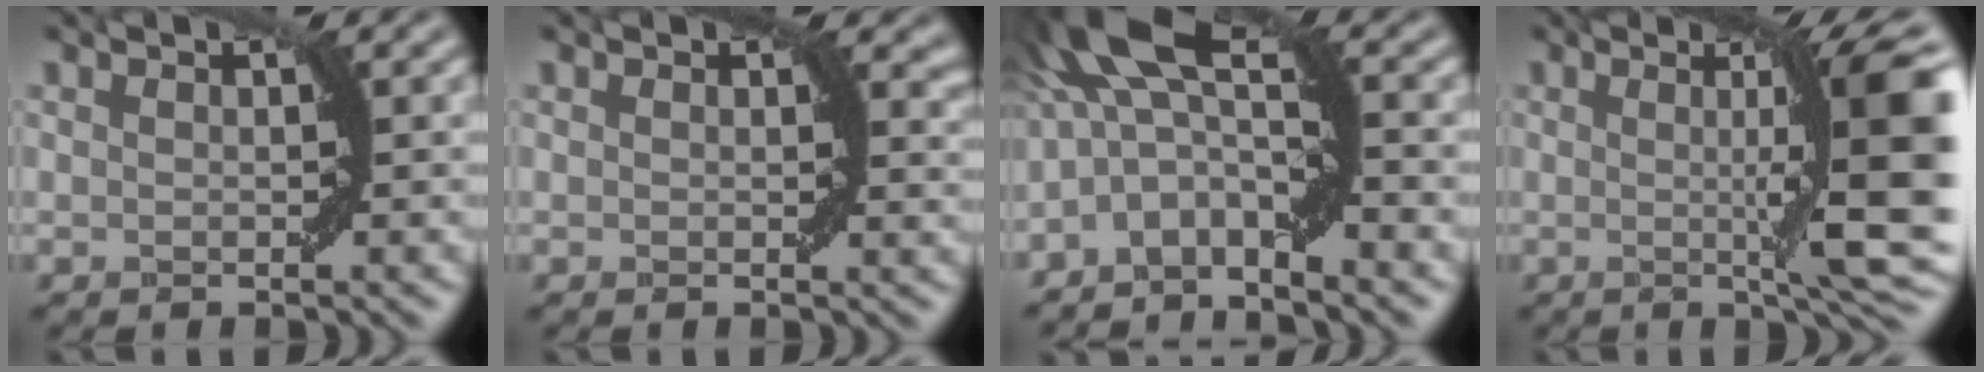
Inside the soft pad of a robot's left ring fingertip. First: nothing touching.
{"total": 4.2, "force": [2.7, 1.7, 2.8], "torque": [-0.032, 0.016, 0.029]}
{"total": 4.7, "force": [-2.0, 1.1, 4.1], "torque": [-0.097, 0.003, -0.039]}
{"total": 11.4, "force": [-0.5, 3.2, 10.9], "torque": [-0.157, -0.001, -0.007]}